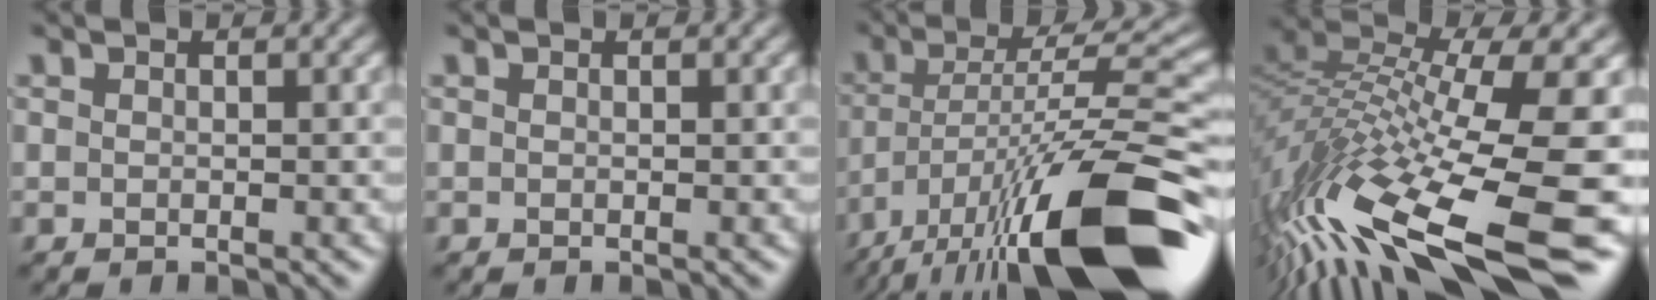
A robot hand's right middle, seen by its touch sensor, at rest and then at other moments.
{"total": 0.0}
{"total": 14.9, "force": [-8.2, 3.6, 11.9], "torque": [-0.198, -0.001, -0.141]}
{"total": 15.2, "force": [-6.0, 4.2, 13.3], "torque": [-0.276, 0.009, -0.100]}